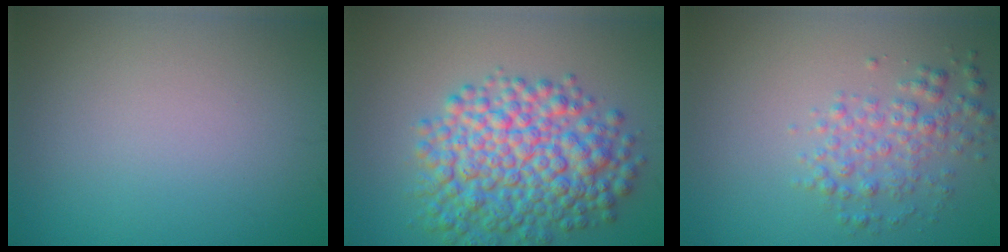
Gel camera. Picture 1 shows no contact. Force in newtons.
{"total": 8.5, "press": 8.5, "slide": 0.1}
{"total": 3.0, "press": 3.0, "slide": 0.0}